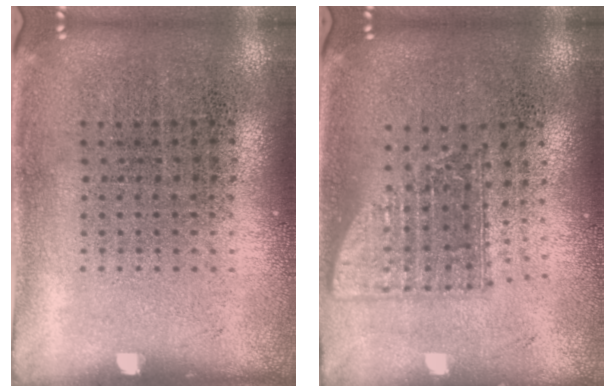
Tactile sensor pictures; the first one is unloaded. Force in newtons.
{"total": 1.5, "press": 1.2, "slide": 1.0}